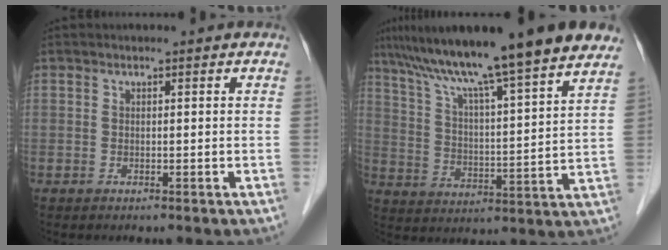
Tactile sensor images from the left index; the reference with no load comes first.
{"total": 22.0, "force": [17.4, 0.2, 13.4], "torque": [-0.219, 0.021, 0.259]}